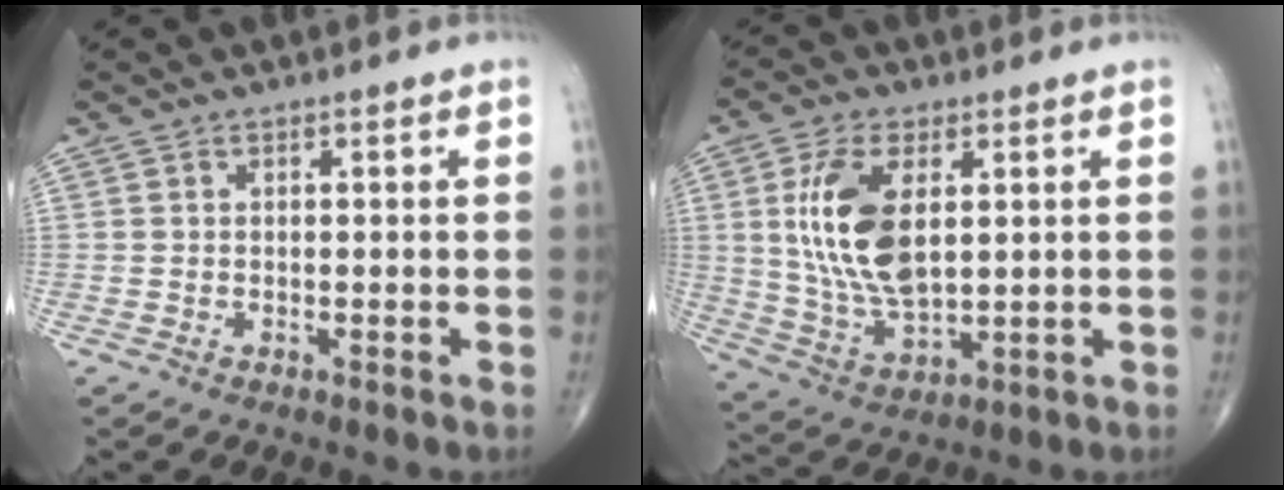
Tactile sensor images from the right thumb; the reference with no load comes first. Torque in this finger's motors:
{"motor_torque": [0.91, 3.35, 1.66, 0.05, 0.29]}